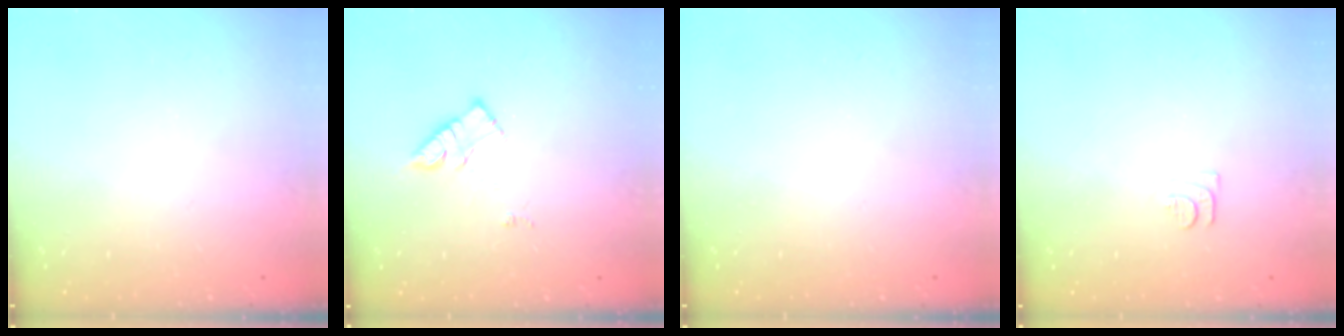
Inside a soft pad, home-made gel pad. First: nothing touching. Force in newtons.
{"total": 10.7, "press": 10.7, "slide": 0.7}
{"total": 0.0}
{"total": 5.9, "press": 5.8, "slide": 0.7}